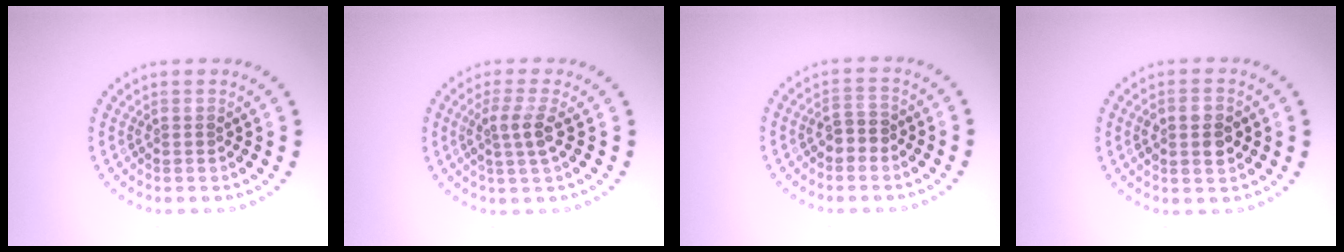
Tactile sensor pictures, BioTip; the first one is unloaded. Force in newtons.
{"total": 2.5, "press": 2.2, "slide": 1.3}
{"total": 1.9, "press": 1.8, "slide": 0.6}
{"total": 2.7, "press": 2.7, "slide": 0.3}